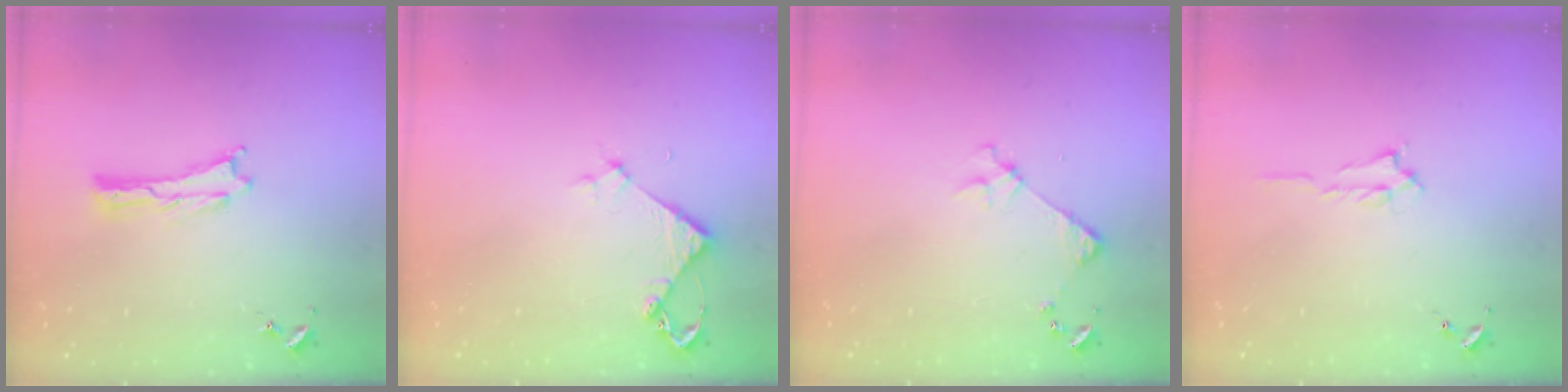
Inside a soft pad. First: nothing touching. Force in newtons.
{"total": 3.2, "press": 3.2, "slide": 0.2}
{"total": 3.2, "press": 3.2, "slide": 0.3}
{"total": 0.7, "press": 0.6, "slide": 0.2}